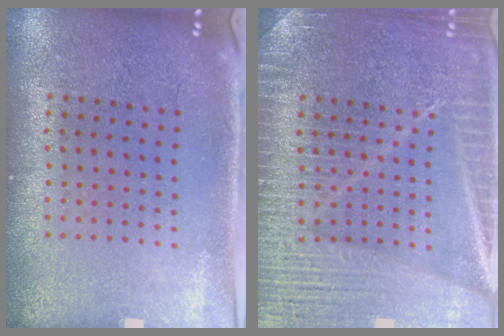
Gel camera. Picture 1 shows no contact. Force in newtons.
{"total": 6.8, "press": 6.7, "slide": 1.0}